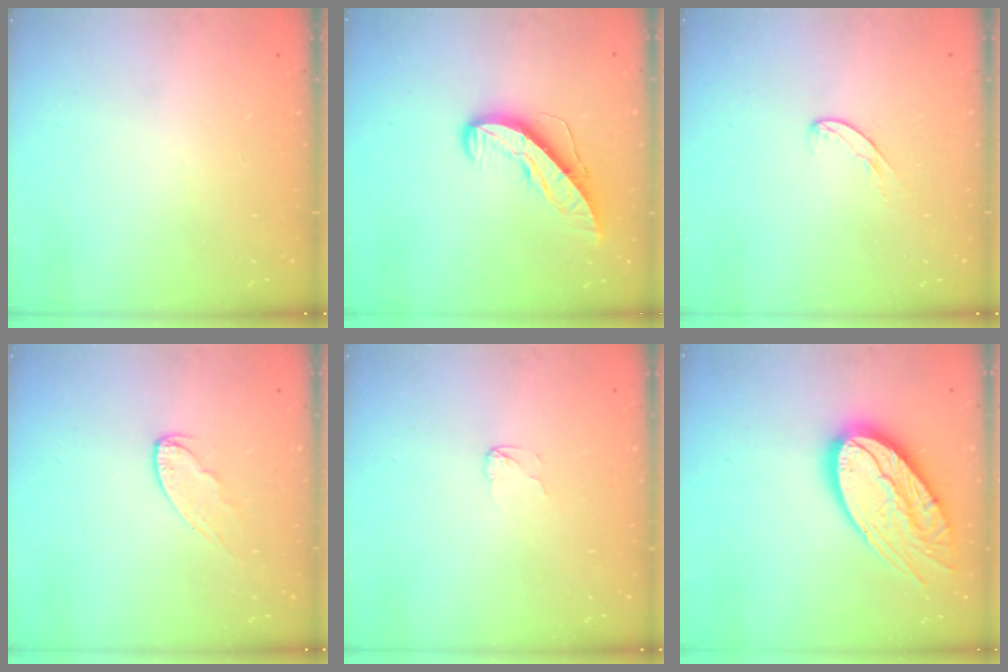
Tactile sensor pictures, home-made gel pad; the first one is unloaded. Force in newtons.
{"total": 8.2, "press": 8.2, "slide": 0.4}
{"total": 5.4, "press": 5.4, "slide": 0.4}
{"total": 6.6, "press": 6.6, "slide": 0.4}
{"total": 2.9, "press": 2.9, "slide": 0.2}
{"total": 23.0, "press": 22.9, "slide": 2.4}